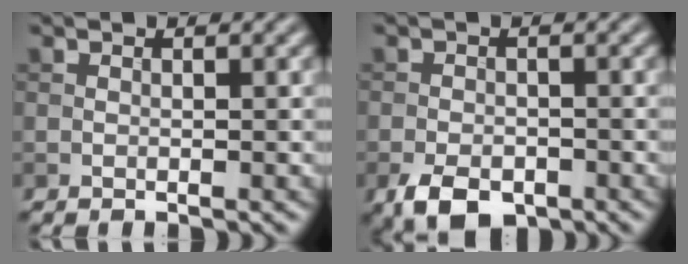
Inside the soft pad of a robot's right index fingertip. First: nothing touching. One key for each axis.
{"total": 4.5, "fx": -2.6, "fy": 2.6, "fz": 2.6, "tx": -0.048, "ty": -0.008, "tz": -0.050}